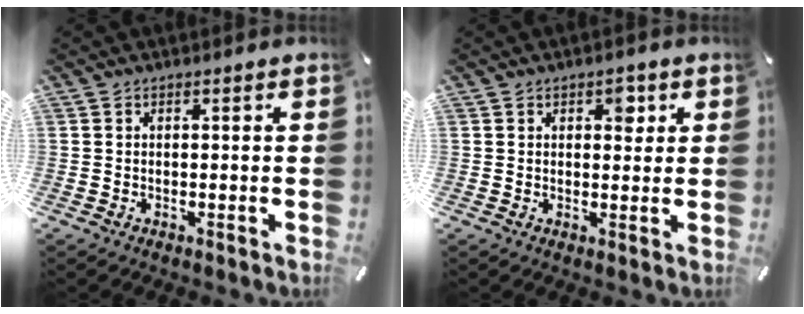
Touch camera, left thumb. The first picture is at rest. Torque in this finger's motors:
{"motor_torque": [0.36, 0.36, 0.17, -0.43, 0.09]}